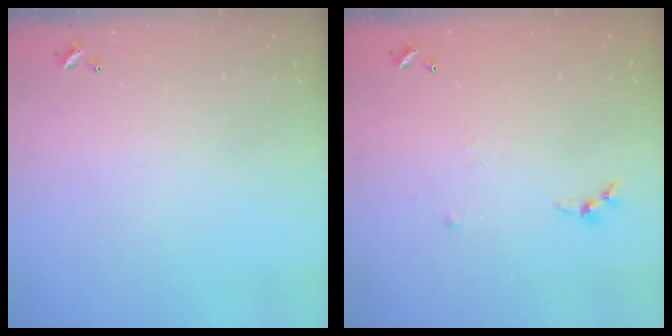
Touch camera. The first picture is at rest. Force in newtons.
{"total": 3.3, "press": 3.3, "slide": 0.5}